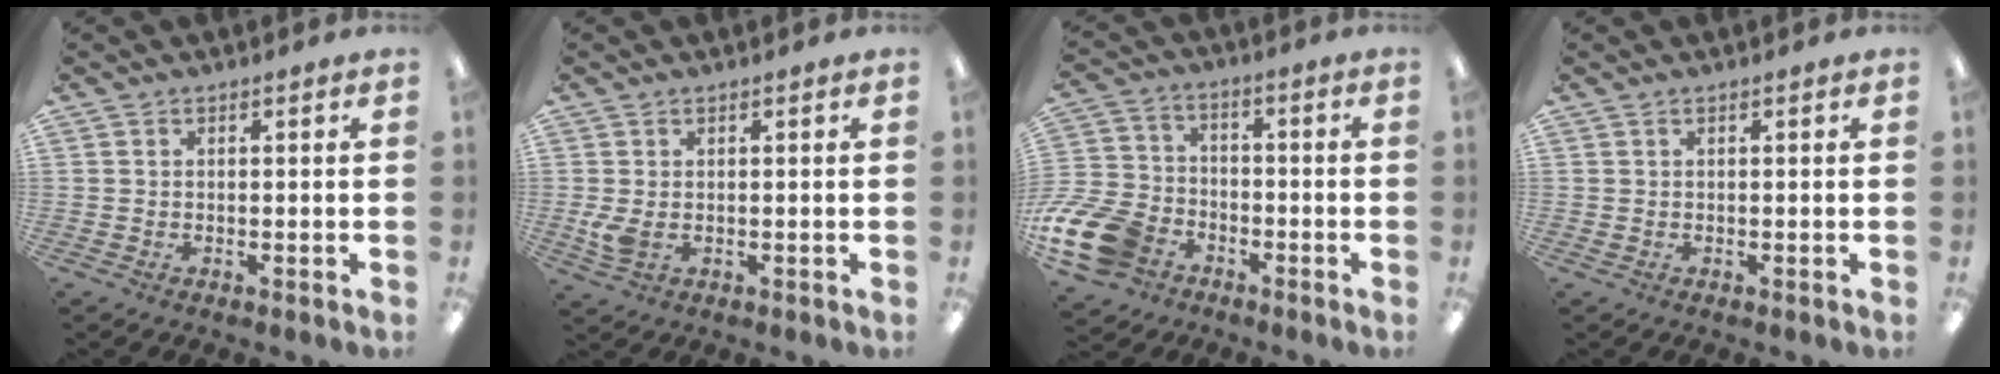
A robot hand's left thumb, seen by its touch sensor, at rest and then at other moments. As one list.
[{"total": 3.9, "force": [-0.3, 2.4, 3.0], "torque": [-0.073, -0.007, -0.011]}, {"total": 14.6, "force": [-7.3, 10.2, 7.4], "torque": [-0.161, 0.054, -0.130]}, {"total": 0.0}]